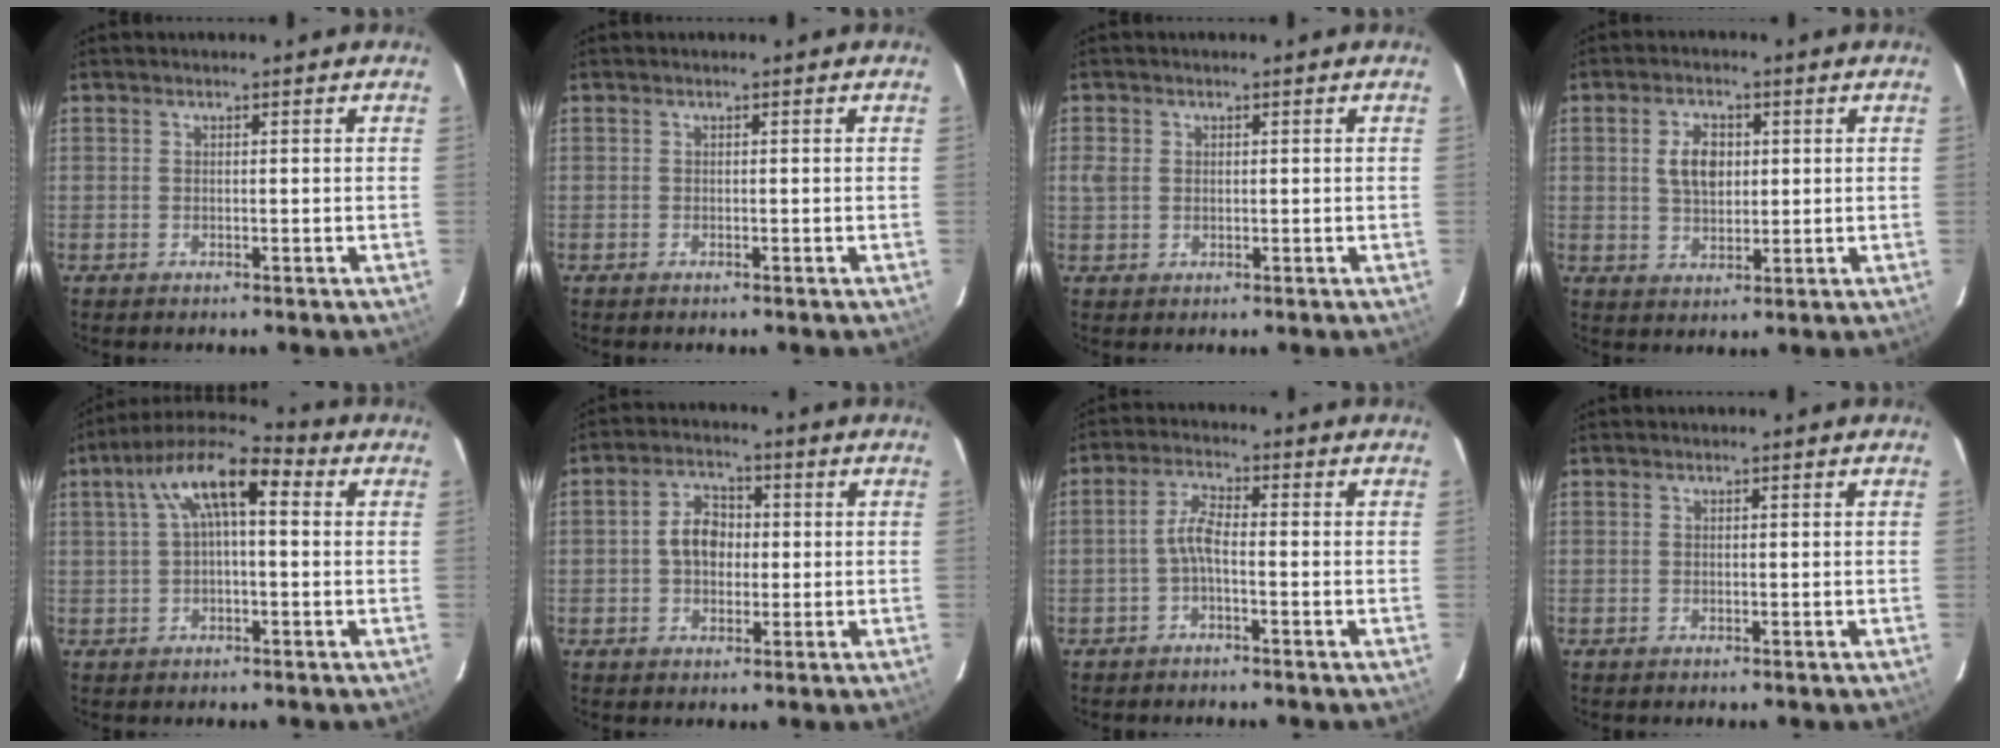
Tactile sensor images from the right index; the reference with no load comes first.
{"total": 0.0}
{"total": 2.8, "force": [0.4, 2.4, 1.4], "torque": [-0.028, 0.003, 0.011]}
{"total": 6.0, "force": [1.3, 3.8, 4.5], "torque": [-0.082, 0.009, 0.029]}
{"total": 11.1, "force": [2.8, 4.1, 9.9], "torque": [-0.182, 0.038, 0.041]}
{"total": 6.0, "force": [0.1, 4.5, 4.0], "torque": [-0.072, 0.019, 0.004]}
{"total": 3.4, "force": [-1.3, 0.8, 3.0], "torque": [-0.069, 0.011, -0.028]}
{"total": 0.0}